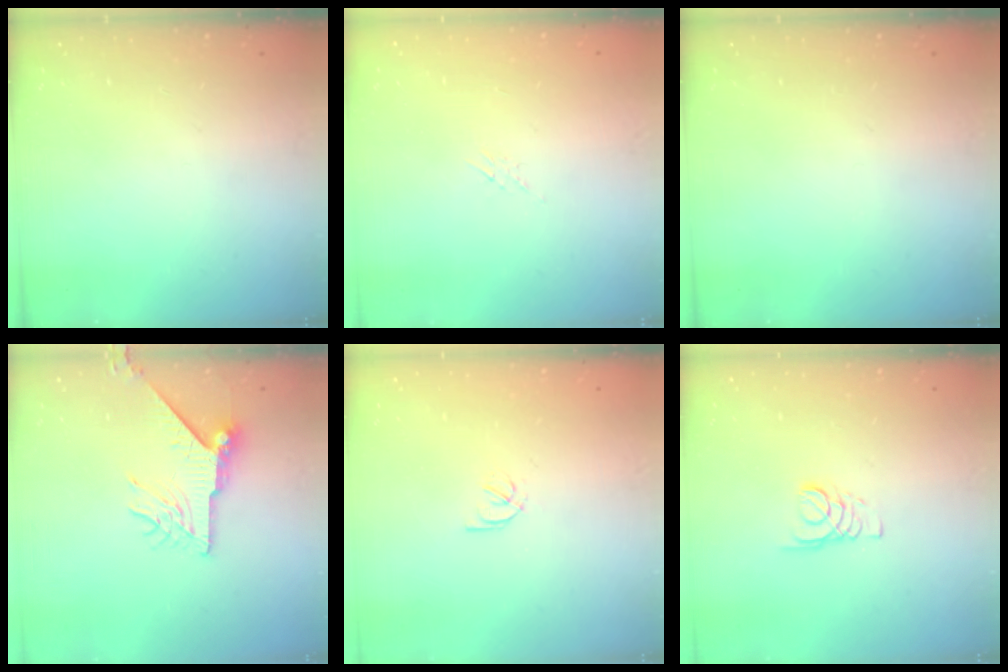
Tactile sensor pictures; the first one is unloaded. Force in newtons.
{"total": 2.6, "press": 2.6, "slide": 0.2}
{"total": 0.0}
{"total": 9.3, "press": 9.3, "slide": 0.4}
{"total": 2.0, "press": 2.0, "slide": 0.3}
{"total": 1.8, "press": 1.7, "slide": 0.1}